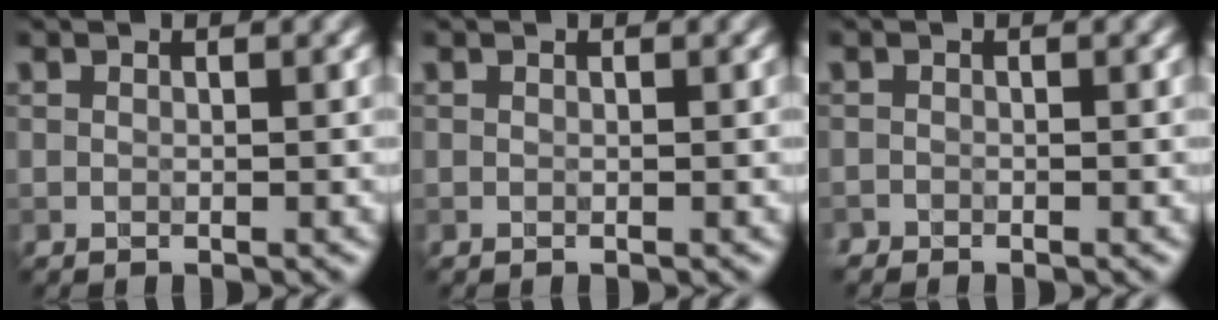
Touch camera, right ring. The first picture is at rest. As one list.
[{"total": 0.0}, {"total": 0.7, "force": [-0.7, 0.2, -0.1], "torque": [0.006, -0.002, -0.015]}]